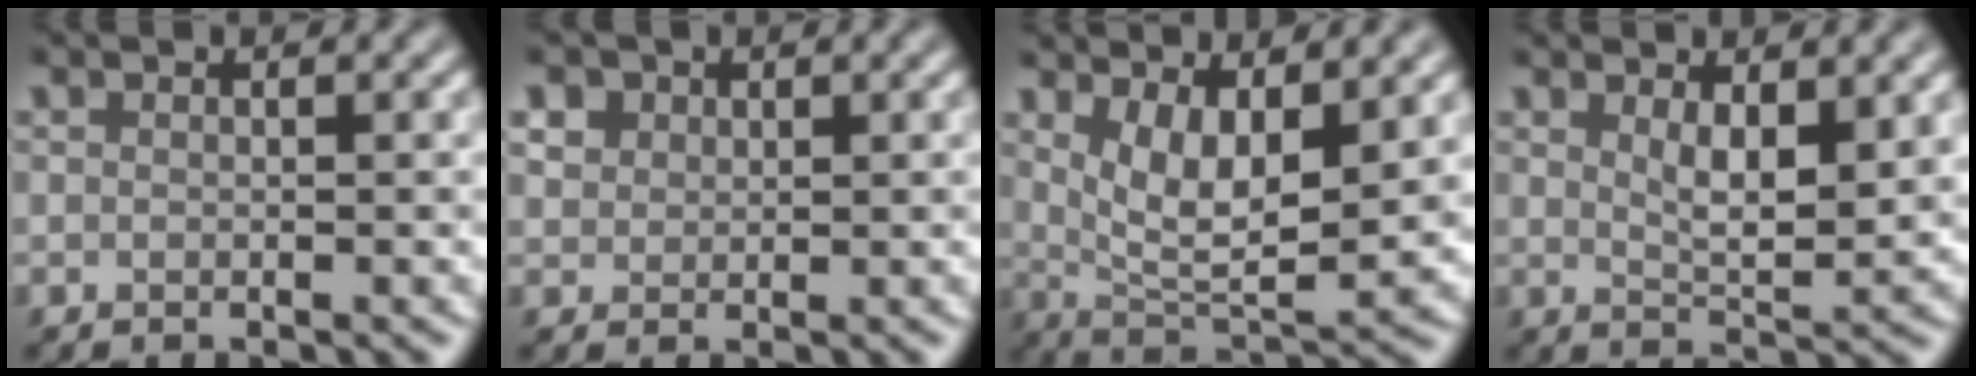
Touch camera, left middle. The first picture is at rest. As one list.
[{"total": 2.1, "force": [1.2, 1.6, 0.7], "torque": [-0.019, 0.000, 0.024]}, {"total": 6.4, "force": [2.6, 2.3, 5.4], "torque": [-0.102, -0.018, 0.053]}, {"total": 3.5, "force": [1.5, 1.0, 3.0], "torque": [-0.054, -0.009, 0.031]}]